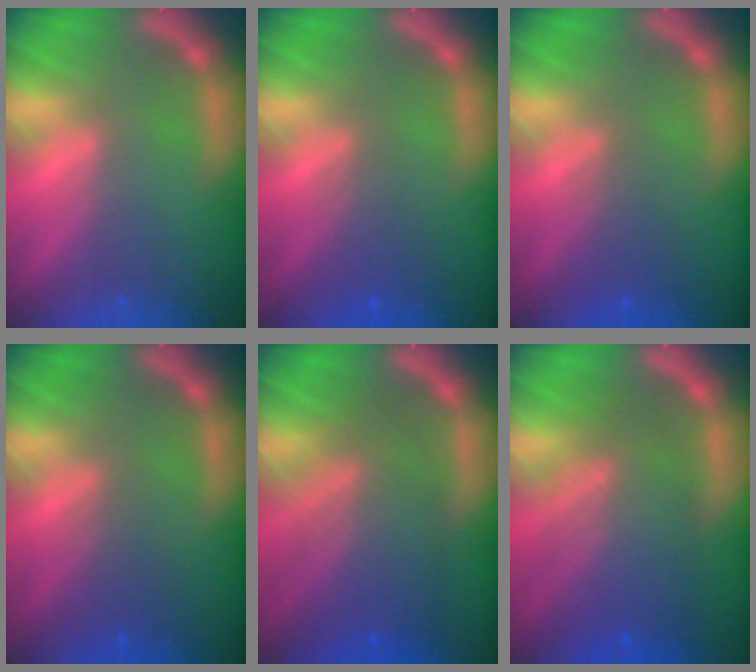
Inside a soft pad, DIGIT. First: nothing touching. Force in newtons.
{"total": 2.4}
{"total": 2.4}
{"total": 2.4}
{"total": 8.0}
{"total": 8.1}